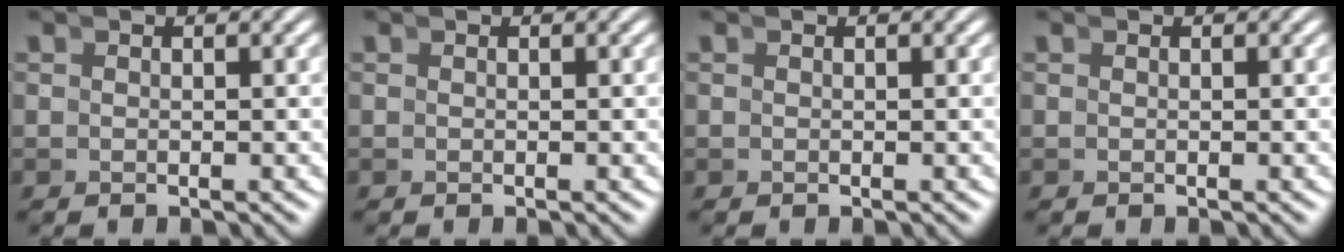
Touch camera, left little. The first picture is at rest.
{"total": 0.0}
{"total": 0.0}
{"total": 0.0}